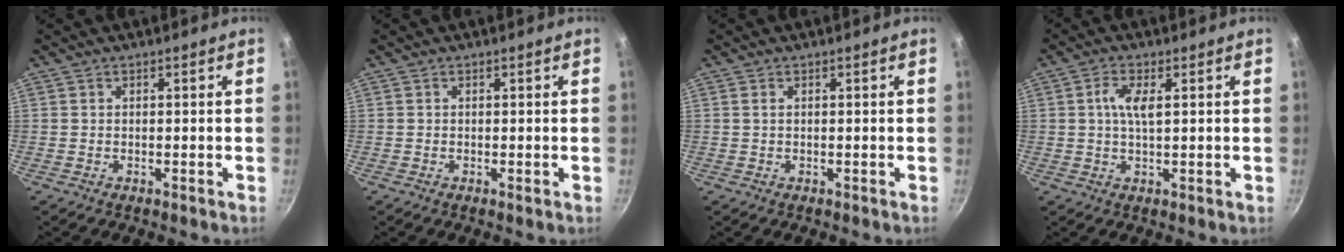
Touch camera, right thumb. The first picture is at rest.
{"total": 0.0}
{"total": 0.5, "force": [0.2, 0.2, 0.4], "torque": [-0.008, 0.001, 0.003]}
{"total": 4.3, "force": [1.0, 1.5, 3.9], "torque": [-0.078, 0.004, 0.017]}